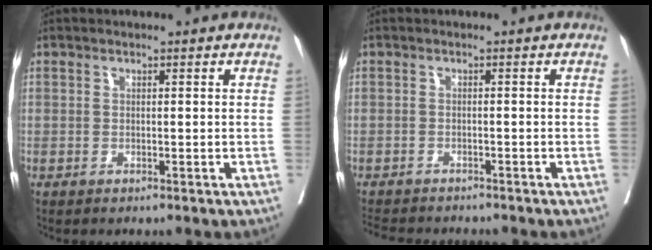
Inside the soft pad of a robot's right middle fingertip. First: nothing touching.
{"total": 7.6, "force": [-7.1, 1.3, 2.3], "torque": [-0.038, -0.011, -0.104]}